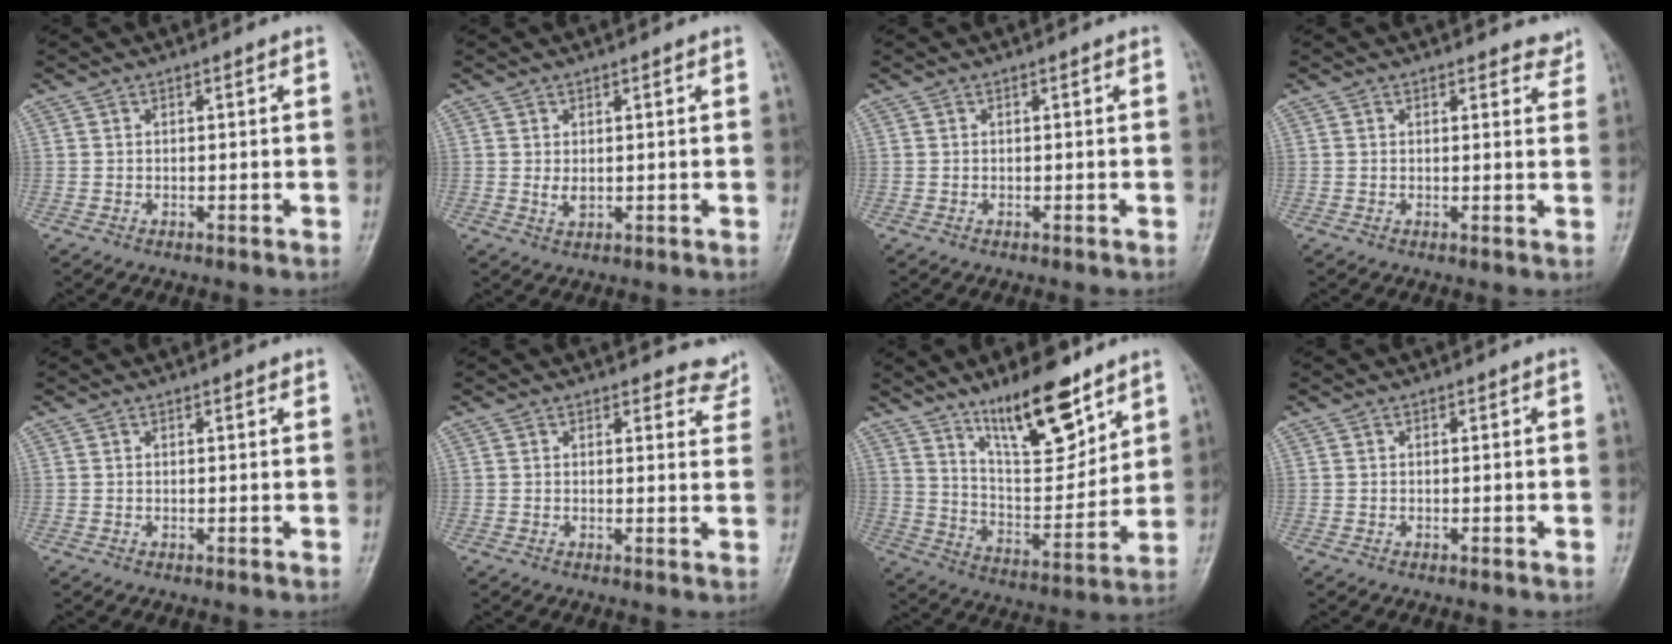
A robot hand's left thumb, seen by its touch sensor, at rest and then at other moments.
{"total": 2.5, "force": [0.7, 1.2, 2.1], "torque": [-0.033, -0.005, 0.014]}
{"total": 0.0}
{"total": 3.5, "force": [3.2, 1.2, 0.8], "torque": [0.013, -0.019, 0.023]}
{"total": 1.0, "force": [0.7, 0.3, 0.6], "torque": [-0.008, -0.002, 0.008]}
{"total": 4.4, "force": [4.2, 1.5, 0.3], "torque": [0.026, -0.030, 0.026]}
{"total": 16.5, "force": [11.3, 5.4, 10.7], "torque": [-0.138, -0.076, 0.201]}
{"total": 0.0}